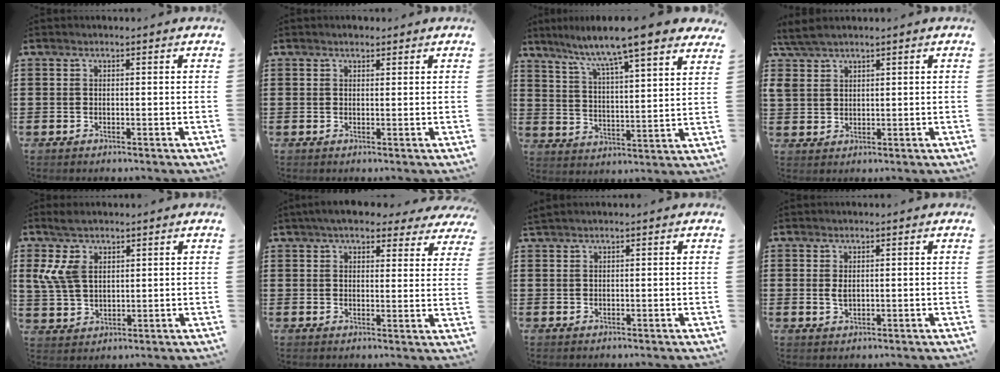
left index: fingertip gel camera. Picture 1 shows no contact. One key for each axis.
{"total": 1.1, "fx": 0.9, "fy": 0.5, "fz": 0.3, "tx": 0.001, "ty": 0.000, "tz": 0.016}
{"total": 7.6, "fx": 6.8, "fy": -0.3, "fz": 3.5, "tx": -0.098, "ty": -0.042, "tz": 0.107}
{"total": 3.3, "fx": 2.7, "fy": 1.6, "fz": 1.2, "tx": -0.033, "ty": 0.007, "tz": 0.051}
{"total": 6.8, "fx": 3.1, "fy": 4.3, "fz": 4.3, "tx": -0.120, "ty": 0.008, "tz": 0.054}
{"total": 5.7, "fx": 5.0, "fy": 1.3, "fz": 2.3, "tx": -0.054, "ty": -0.007, "tz": 0.091}
{"total": 0.7, "fx": 0.6, "fy": 0.0, "fz": 0.4, "tx": -0.007, "ty": 0.000, "tz": 0.012}
{"total": 1.7, "fx": 0.3, "fy": 0.9, "fz": 1.4, "tx": -0.038, "ty": 0.002, "tz": 0.003}